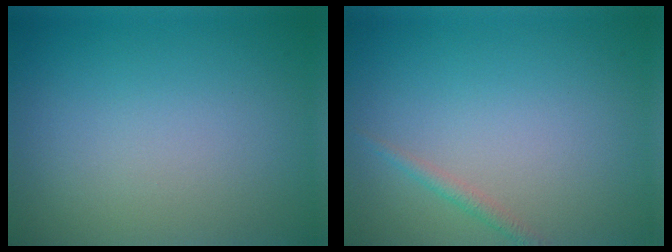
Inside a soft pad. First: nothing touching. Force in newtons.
{"total": 1.0, "press": 1.0, "slide": 0.0}